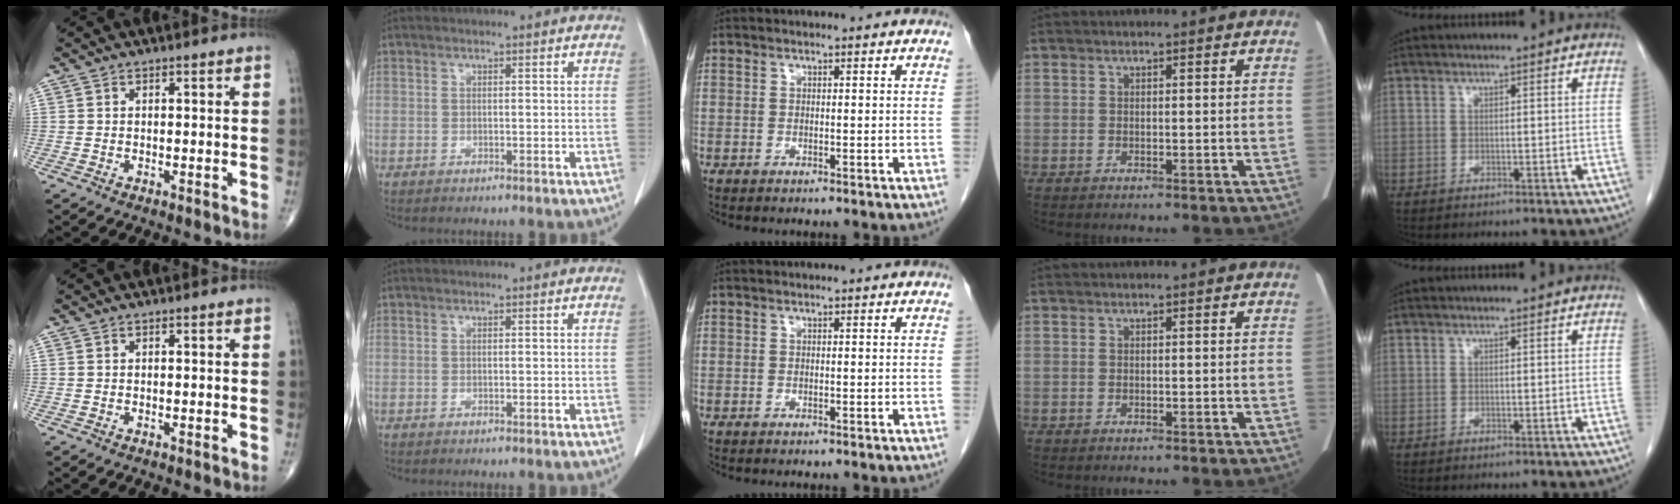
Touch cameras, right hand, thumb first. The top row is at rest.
{}